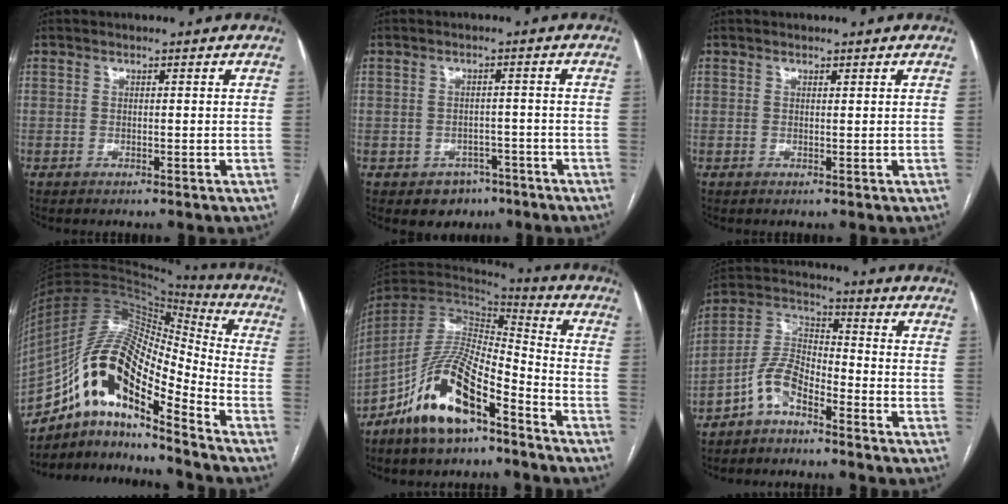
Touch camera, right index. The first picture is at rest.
{"total": 4.6, "force": [-2.8, 3.5, 0.9], "torque": [-0.004, 0.012, -0.031]}
{"total": 0.0}
{"total": 19.0, "force": [-10.2, 5.1, 15.1], "torque": [-0.289, 0.030, -0.175]}
{"total": 14.7, "force": [-9.5, 4.0, 10.5], "torque": [-0.208, 0.004, -0.175]}
{"total": 7.3, "force": [-4.9, 2.8, 4.6], "torque": [-0.106, 0.017, -0.102]}